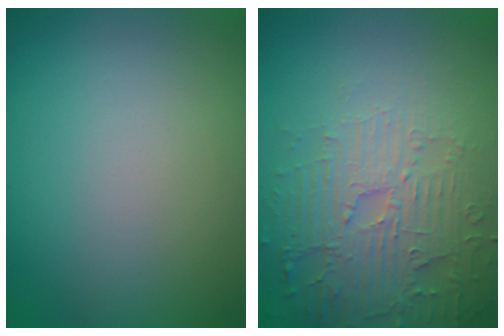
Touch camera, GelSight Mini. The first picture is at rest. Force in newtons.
{"total": 5.0, "press": 3.9, "slide": 3.2}